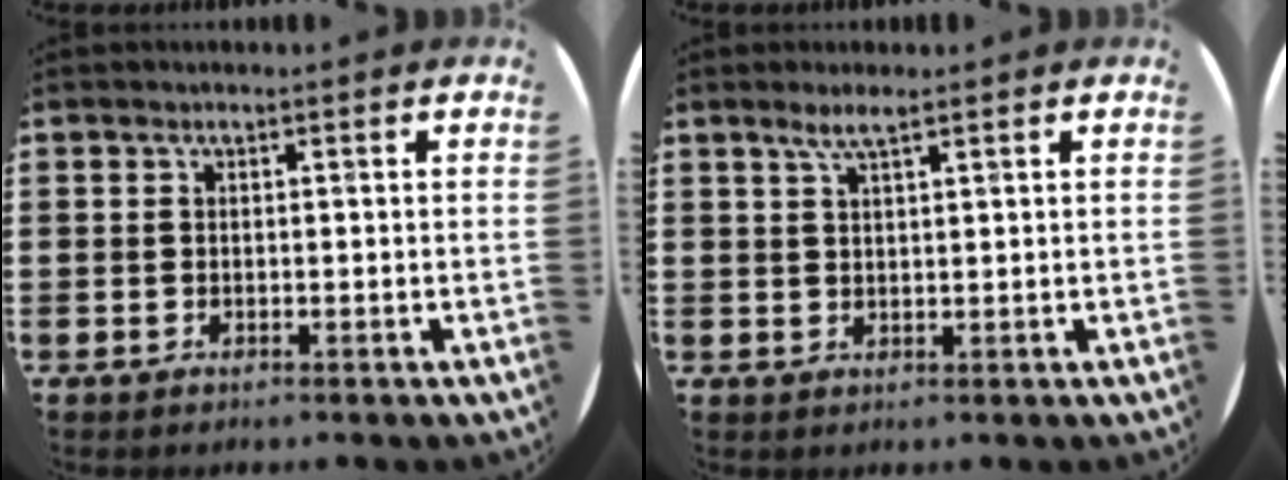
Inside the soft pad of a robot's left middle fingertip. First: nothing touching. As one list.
[{"total": 2.5, "force": [1.8, 0.2, 1.8], "torque": [-0.037, 0.004, 0.032]}]